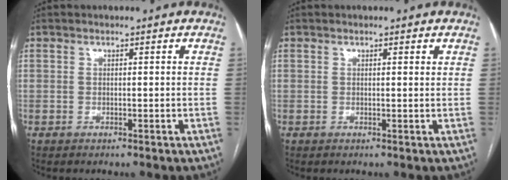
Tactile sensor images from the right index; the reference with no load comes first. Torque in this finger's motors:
{"motor_torque": [0.07, 0.10, -0.03, -0.01]}